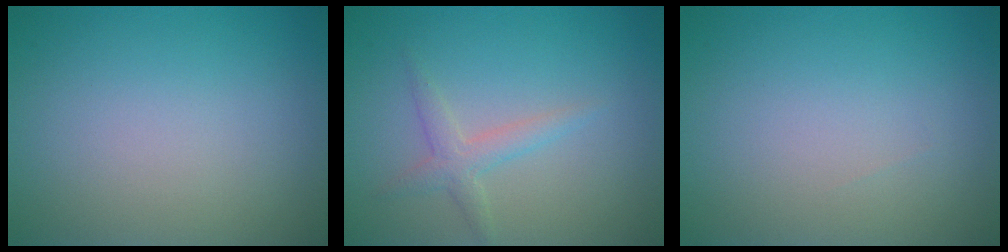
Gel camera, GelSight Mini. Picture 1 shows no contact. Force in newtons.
{"total": 1.9, "press": 1.9, "slide": 0.0}
{"total": 0.0}